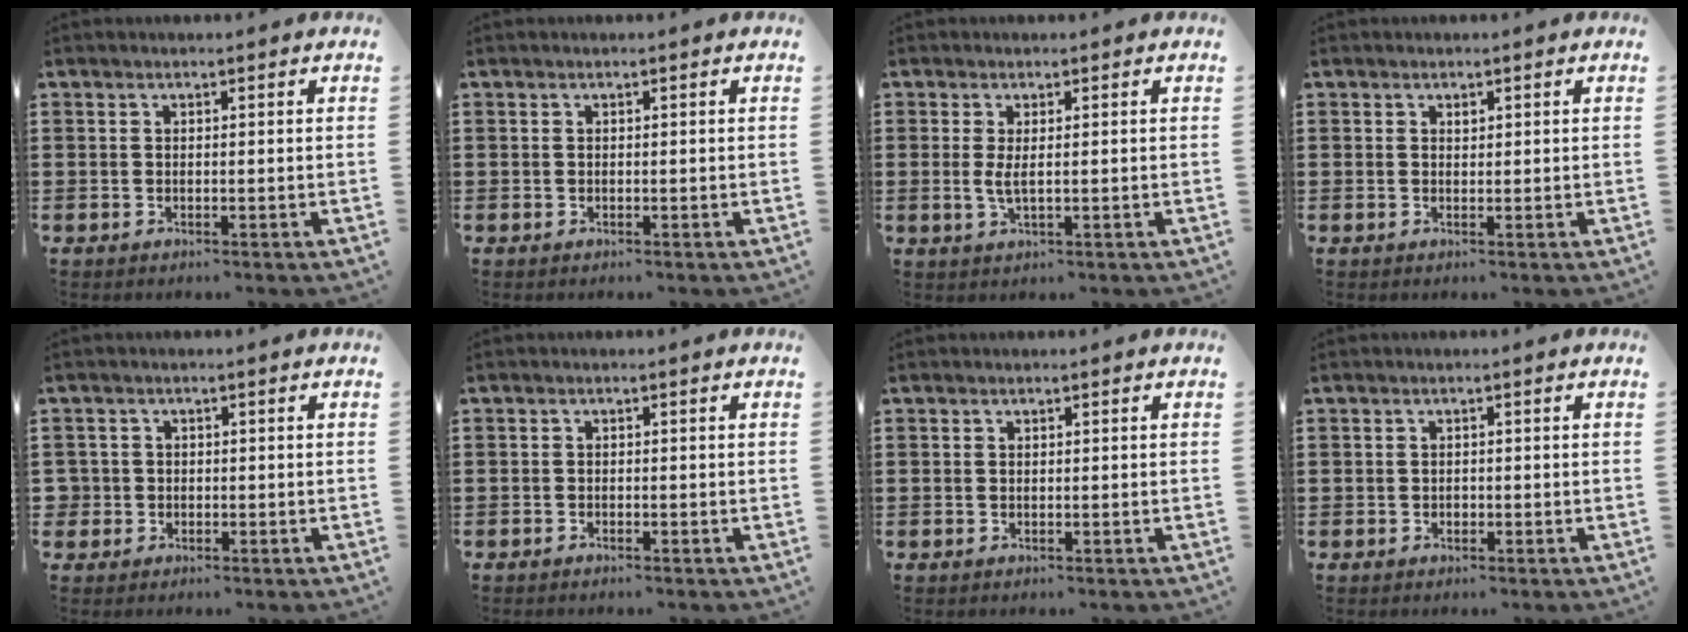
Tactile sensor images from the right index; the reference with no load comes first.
{"total": 0.0}
{"total": 2.0, "force": [0.2, 0.3, 2.0], "torque": [-0.054, -0.007, -0.001]}
{"total": 0.5, "force": [0.3, 0.4, 0.2], "torque": [-0.005, 0.002, 0.005]}
{"total": 1.8, "force": [-0.4, 1.7, 0.1], "torque": [-0.011, 0.005, -0.012]}
{"total": 0.6, "force": [-0.5, 0.2, -0.1], "torque": [0.000, 0.002, -0.012]}
{"total": 0.0}
{"total": 0.6, "force": [-0.1, 0.6, 0.2], "torque": [-0.006, 0.003, -0.004]}